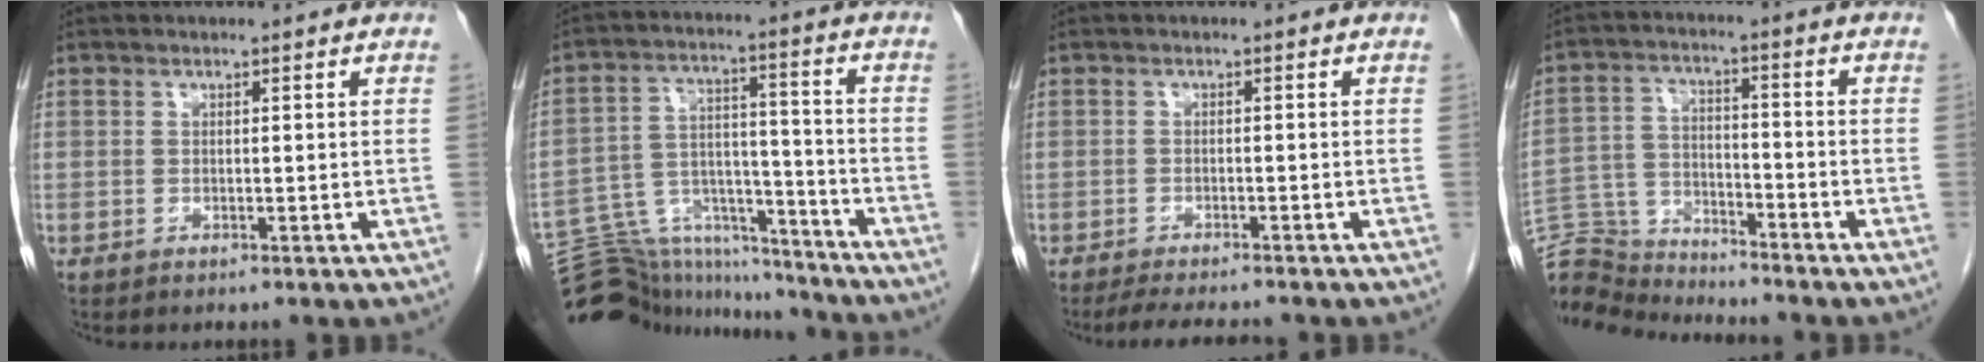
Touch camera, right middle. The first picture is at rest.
{"total": 17.2, "force": [-16.3, 5.0, 2.1], "torque": [-0.056, 0.056, -0.251]}
{"total": 5.9, "force": [-5.3, 0.6, 2.6], "torque": [-0.039, -0.016, -0.082]}
{"total": 10.0, "force": [-10.0, 0.2, -0.1], "torque": [-0.004, 0.017, -0.191]}